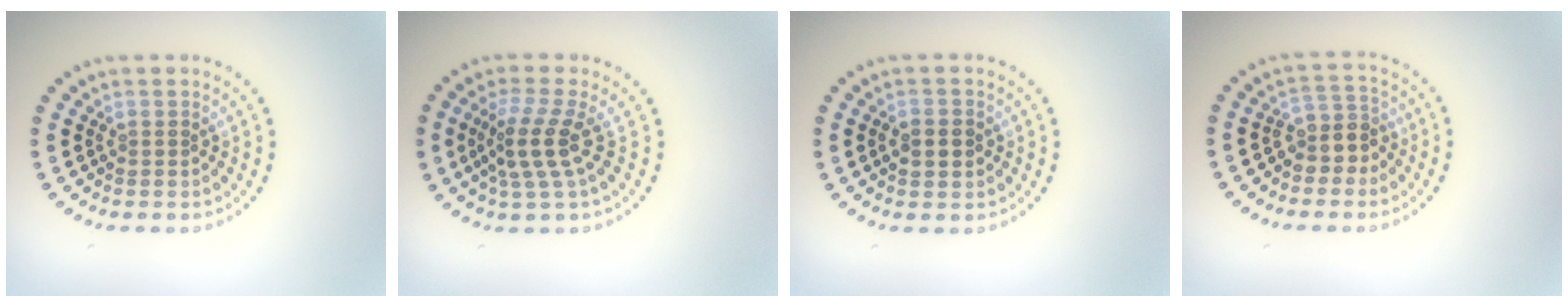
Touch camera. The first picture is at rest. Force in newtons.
{"total": 3.5, "press": 2.6, "slide": 2.3}
{"total": 2.1, "press": 2.1, "slide": 0.3}
{"total": 2.8, "press": 2.3, "slide": 1.6}